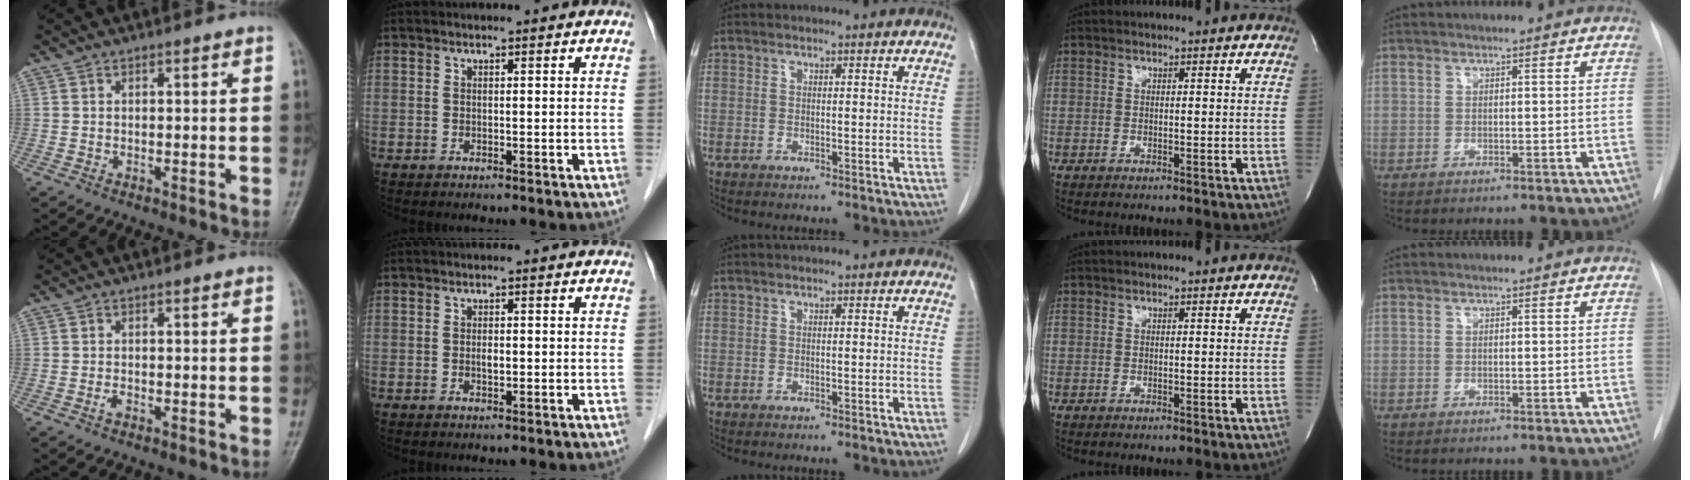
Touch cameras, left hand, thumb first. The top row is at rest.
{"thumb": {"total": 1.0, "force": [-0.5, 0.5, 0.6], "torque": [-0.013, 0.001, -0.011]}, "index": {"total": 1.0, "force": [-0.1, 0.4, 0.9], "torque": [-0.018, 0.000, -0.001]}}